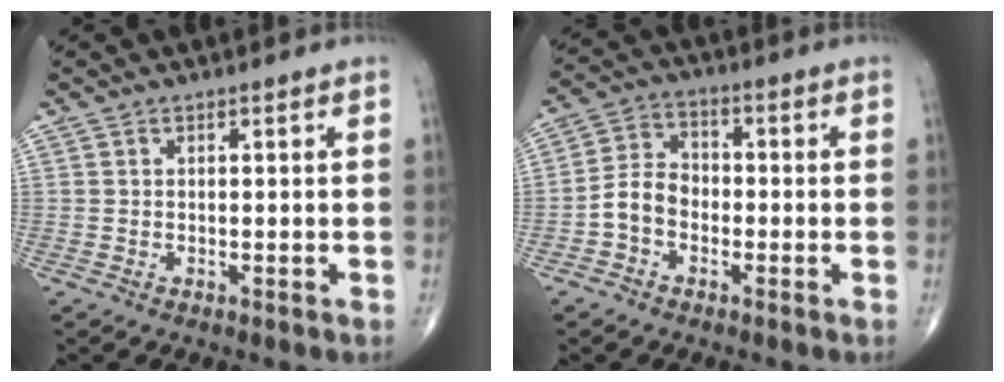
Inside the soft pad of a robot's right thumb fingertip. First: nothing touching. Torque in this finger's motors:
{"motor_torque": [-0.08, 0.21, 0.40, -0.15, 0.10]}